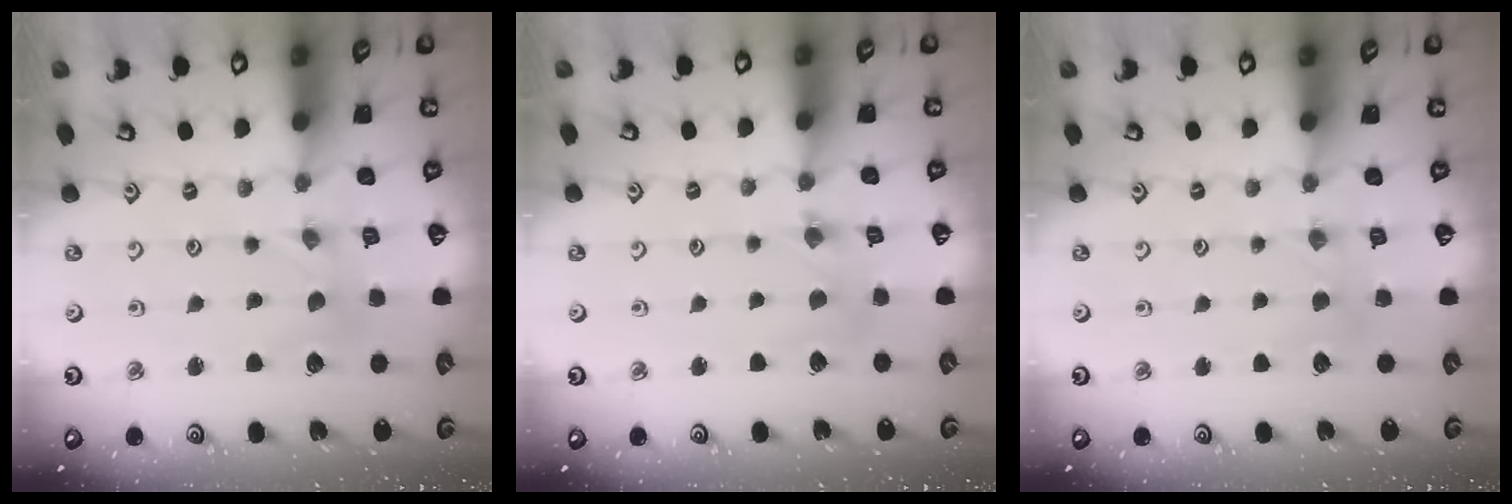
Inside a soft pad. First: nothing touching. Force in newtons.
{"total": 2.0, "press": 2.0, "slide": 0.3}
{"total": 3.0, "press": 3.0, "slide": 0.4}